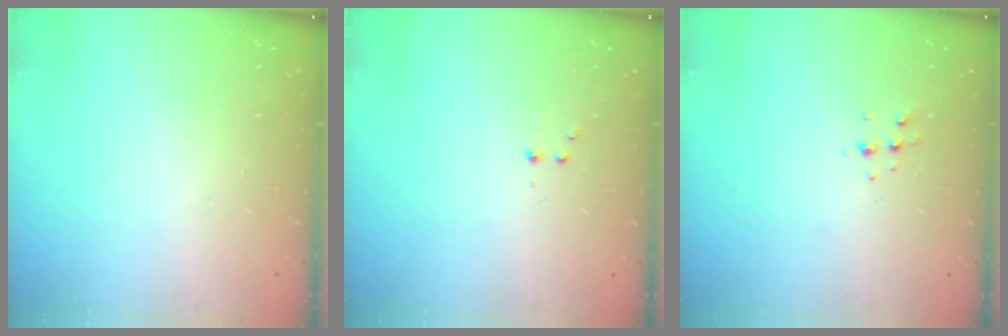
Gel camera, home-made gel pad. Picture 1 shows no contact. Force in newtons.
{"total": 2.2, "press": 1.9, "slide": 1.0}
{"total": 4.3, "press": 4.2, "slide": 0.9}